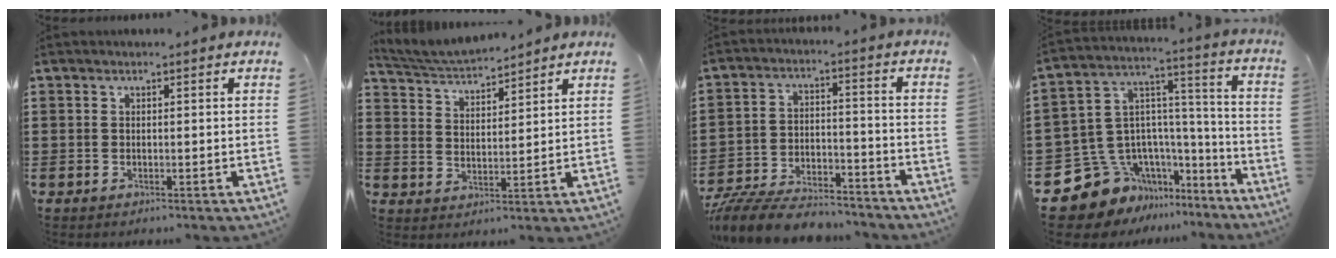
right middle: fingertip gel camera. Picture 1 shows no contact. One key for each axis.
{"total": 4.3, "fx": 4.2, "fy": 0.7, "fz": 0.4, "tx": -0.029, "ty": -0.018, "tz": 0.074}
{"total": 9.0, "fx": -8.5, "fy": 1.7, "fz": 2.3, "tx": -0.049, "ty": 0.015, "tz": -0.164}
{"total": 11.6, "fx": -8.6, "fy": 7.5, "fz": 2.1, "tx": -0.087, "ty": -0.005, "tz": -0.155}